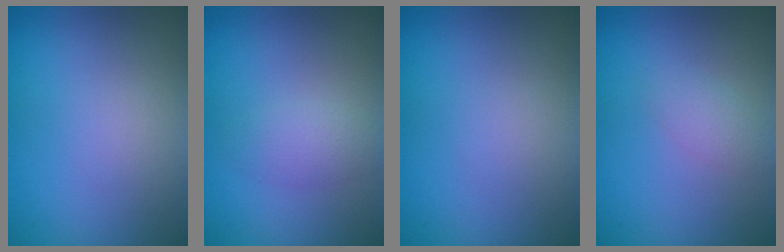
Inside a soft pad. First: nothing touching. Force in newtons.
{"total": 1.9, "press": 1.9, "slide": 0.1}
{"total": 0.0}
{"total": 1.5, "press": 1.5, "slide": 0.1}